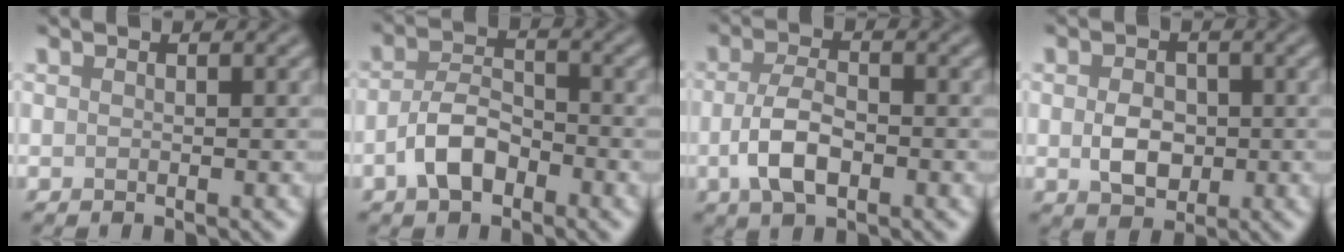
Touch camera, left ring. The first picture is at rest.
{"total": 4.2, "force": [-1.9, 2.4, 2.9], "torque": [-0.055, 0.007, -0.042]}
{"total": 4.5, "force": [-1.2, 2.2, 3.7], "torque": [-0.078, -0.001, -0.027]}
{"total": 3.5, "force": [-0.3, 2.6, 2.4], "torque": [-0.046, -0.002, -0.008]}